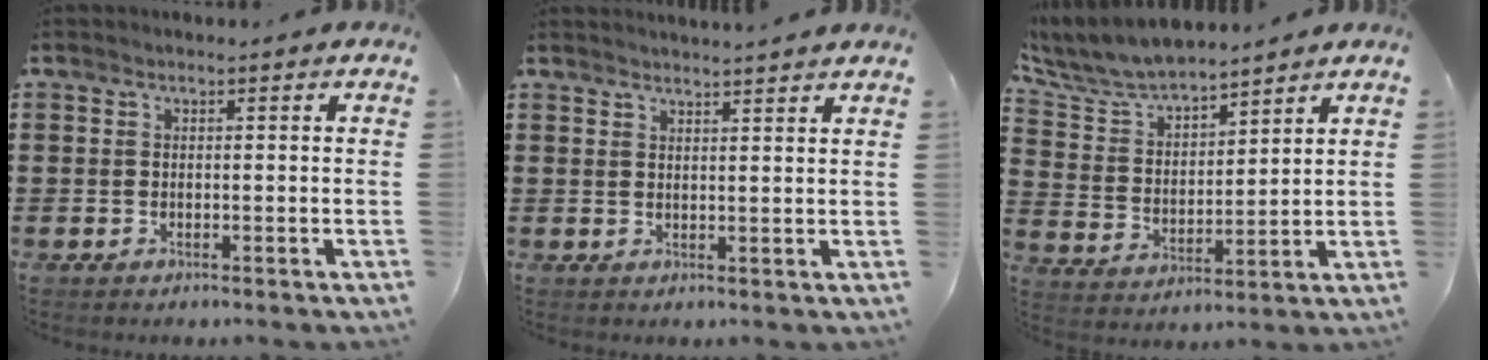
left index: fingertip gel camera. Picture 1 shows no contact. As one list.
[{"total": 2.0, "force": [2.0, -0.5, 0.0], "torque": [-0.005, -0.004, 0.038]}, {"total": 6.8, "force": [6.3, 1.6, 1.8], "torque": [-0.070, -0.032, 0.110]}]